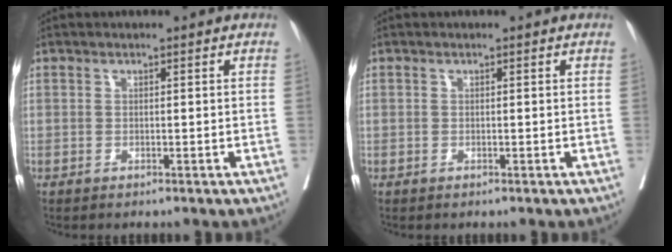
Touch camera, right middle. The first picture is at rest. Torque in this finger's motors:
{"motor_torque": [1.35, -0.79, 0.54, -0.06]}